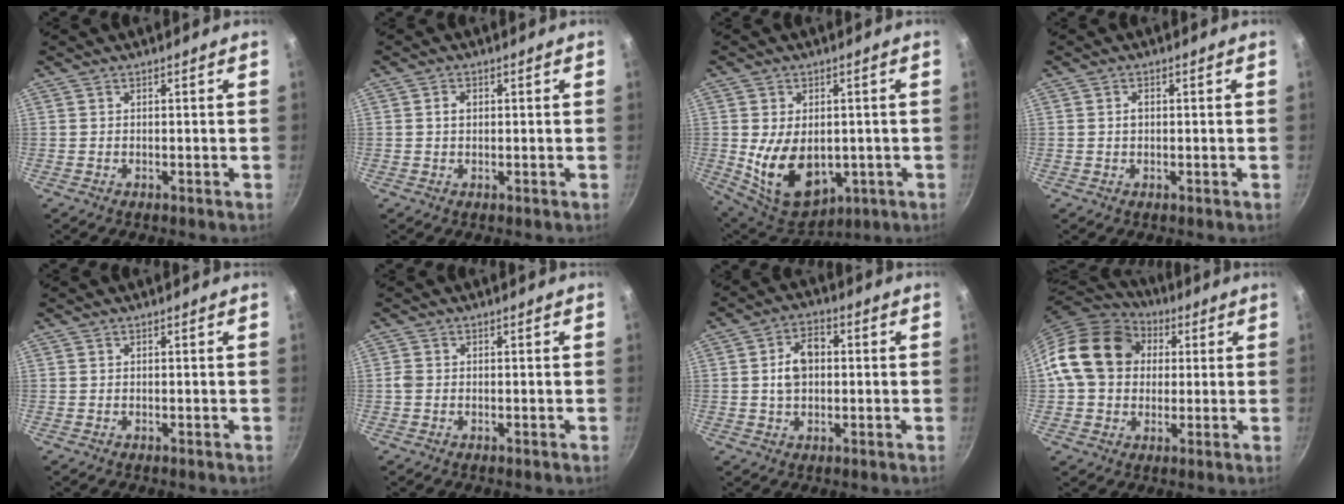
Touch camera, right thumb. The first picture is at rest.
{"total": 1.7, "force": [0.3, 1.3, 1.1], "torque": [-0.016, 0.004, 0.005]}
{"total": 14.0, "force": [-1.1, 9.5, 10.2], "torque": [-0.146, -0.017, 0.009]}
{"total": 1.4, "force": [0.1, 0.9, 1.0], "torque": [-0.014, 0.005, 0.002]}
{"total": 0.0}
{"total": 1.2, "force": [-0.3, 1.0, 0.7], "torque": [-0.014, 0.003, -0.007]}
{"total": 7.2, "force": [0.5, 4.9, 5.2], "torque": [-0.065, 0.015, 0.004]}
{"total": 17.3, "force": [3.3, 14.0, 9.6], "torque": [-0.147, 0.023, 0.046]}